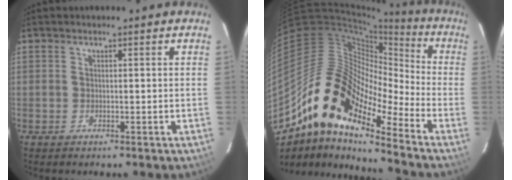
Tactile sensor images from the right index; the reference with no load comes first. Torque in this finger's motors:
{"motor_torque": [0.55, -0.74, 1.03, 0.21]}